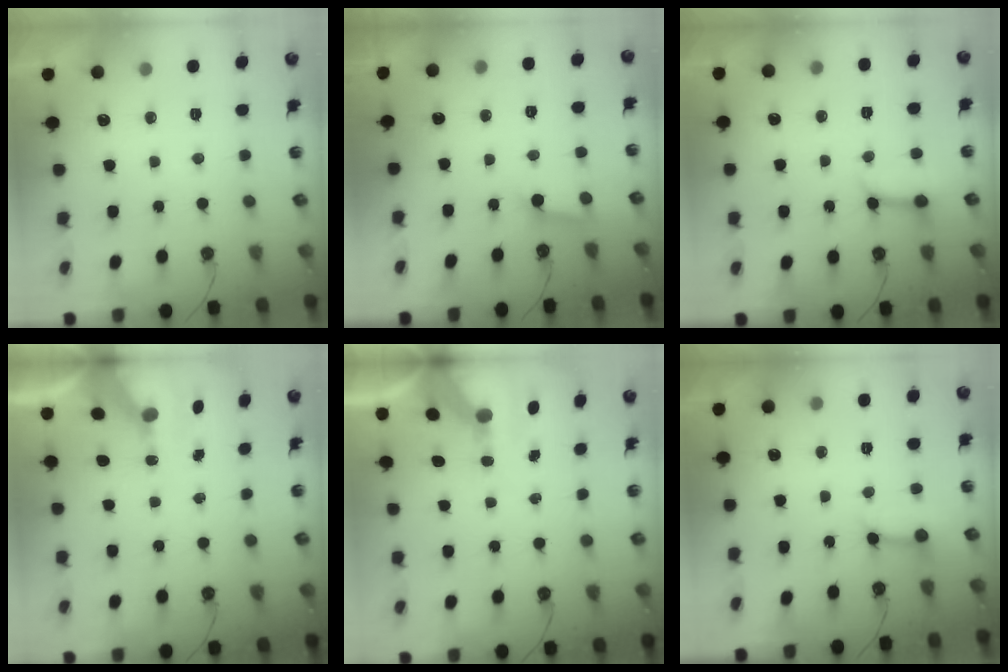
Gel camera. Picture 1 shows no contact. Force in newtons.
{"total": 3.0, "press": 2.9, "slide": 0.3}
{"total": 6.7, "press": 6.7, "slide": 0.8}
{"total": 7.5, "press": 7.5, "slide": 0.9}
{"total": 8.5, "press": 8.4, "slide": 1.0}
{"total": 4.9, "press": 4.9, "slide": 0.6}